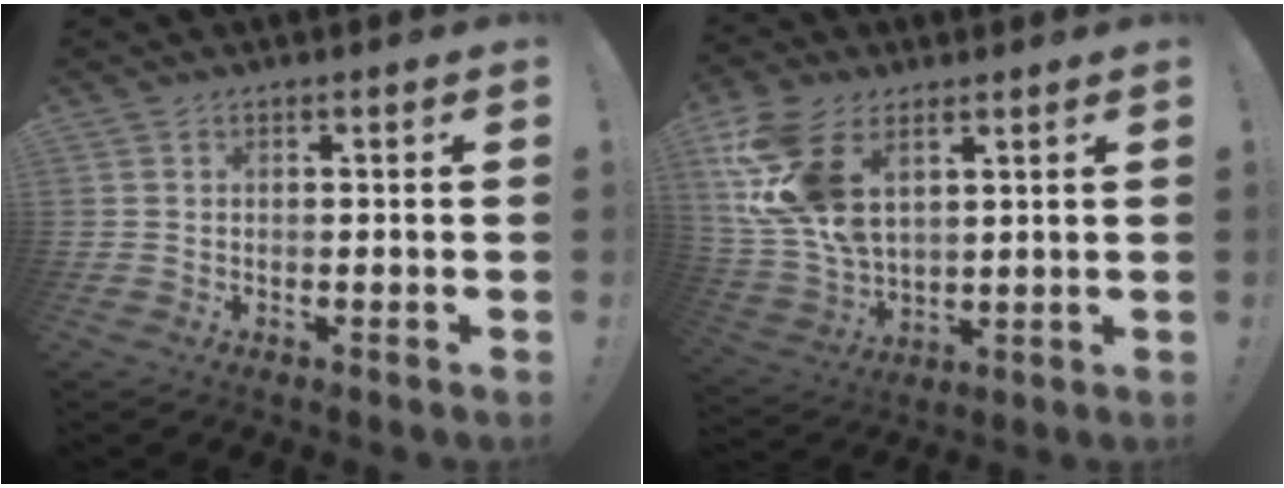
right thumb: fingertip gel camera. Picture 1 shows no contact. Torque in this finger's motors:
{"motor_torque": [1.20, 1.25, 1.13, 0.94, 0.17]}